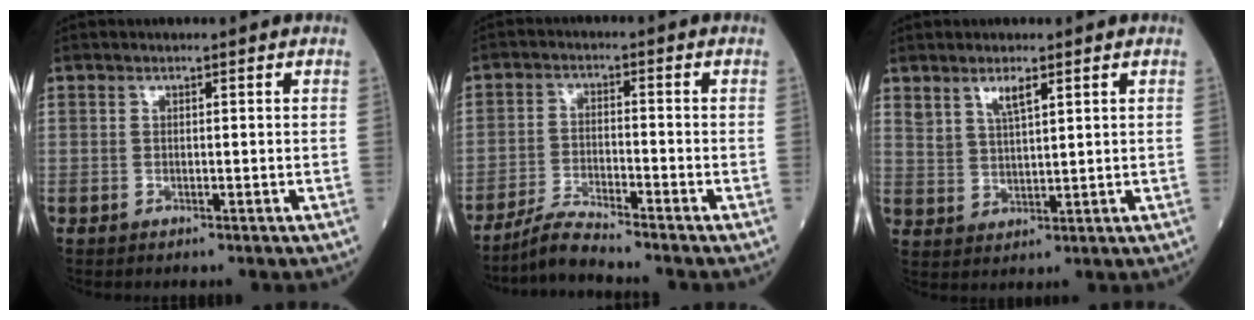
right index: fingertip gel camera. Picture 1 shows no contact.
{"total": 5.3, "force": [-4.9, -1.0, 1.7], "torque": [-0.035, -0.022, -0.096]}
{"total": 3.9, "force": [2.6, 0.9, 2.8], "torque": [-0.061, 0.002, 0.054]}